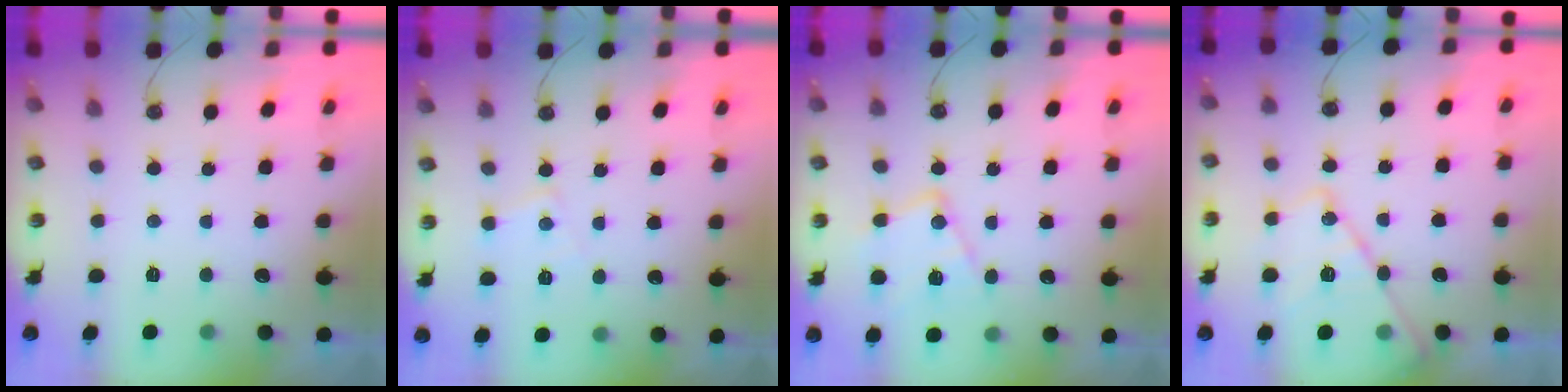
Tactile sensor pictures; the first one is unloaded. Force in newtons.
{"total": 5.7, "press": 5.7, "slide": 0.3}
{"total": 13.4, "press": 13.4, "slide": 1.3}
{"total": 15.7, "press": 15.7, "slide": 1.3}